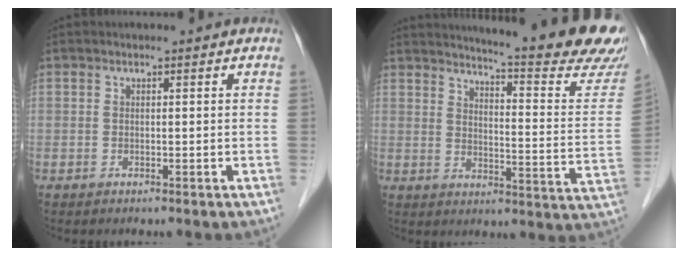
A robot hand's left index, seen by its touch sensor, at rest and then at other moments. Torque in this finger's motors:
{"motor_torque": [0.02, -0.81, 0.69, 0.15]}